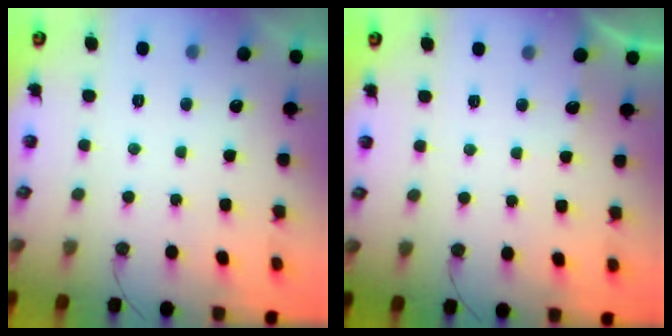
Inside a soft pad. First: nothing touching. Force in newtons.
{"total": 2.2, "press": 2.2, "slide": 0.3}